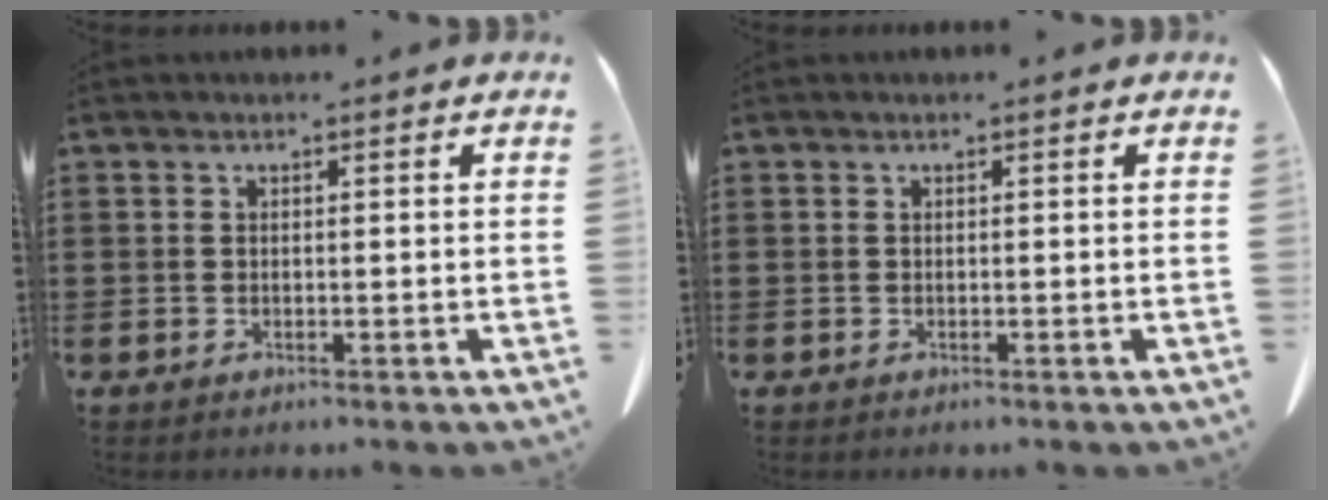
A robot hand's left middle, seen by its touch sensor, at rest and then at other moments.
{"total": 0.0}